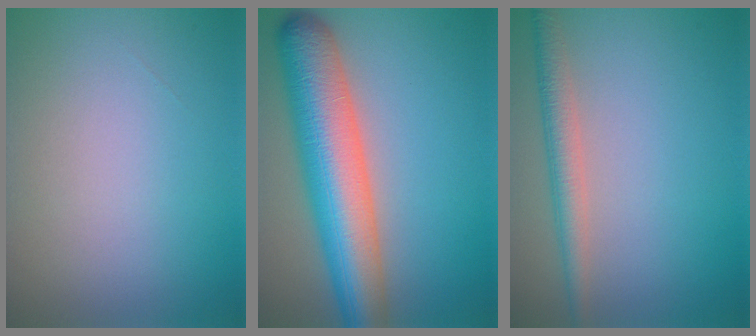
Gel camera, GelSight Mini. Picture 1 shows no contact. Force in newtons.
{"total": 10.2, "press": 10.2, "slide": 0.4}
{"total": 3.0, "press": 3.0, "slide": 0.1}